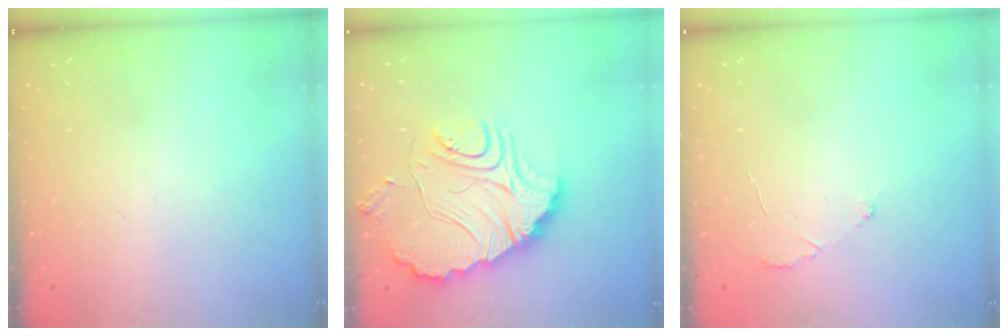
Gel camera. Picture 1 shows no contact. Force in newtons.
{"total": 18.5, "press": 18.4, "slide": 1.7}
{"total": 3.0, "press": 3.0, "slide": 0.3}